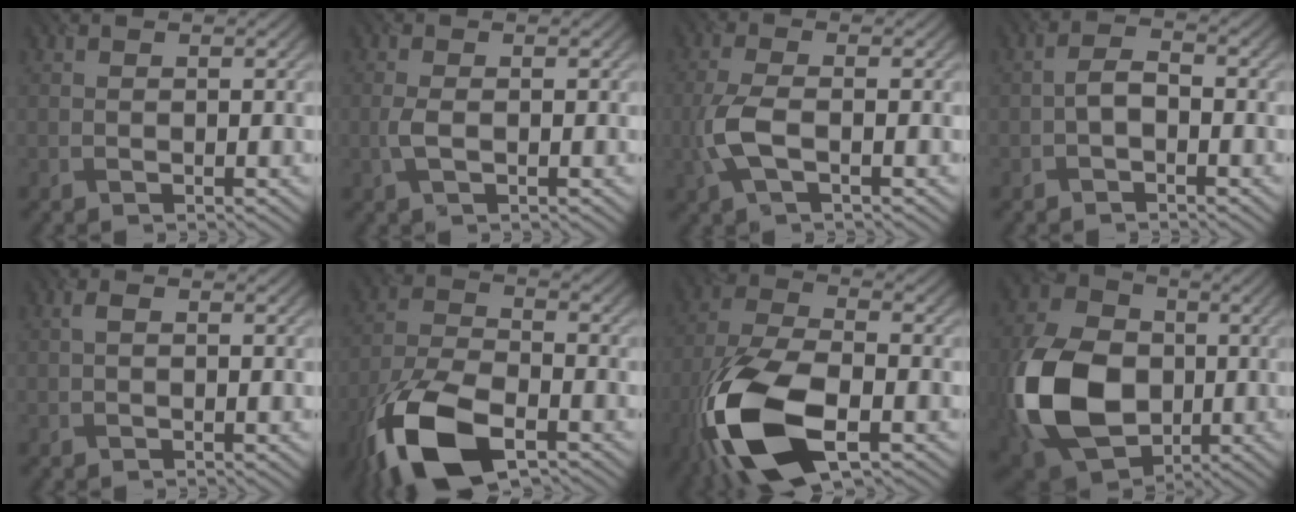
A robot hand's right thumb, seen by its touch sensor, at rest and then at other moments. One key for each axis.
{"total": 2.1, "fx": -0.4, "fy": 0.9, "fz": 1.8, "tx": -0.048, "ty": 0.000, "tz": -0.010}
{"total": 5.1, "fx": -1.4, "fy": 2.1, "fz": 4.5, "tx": -0.118, "ty": -0.001, "tz": -0.034}
{"total": 2.4, "fx": -0.9, "fy": 1.3, "fz": 1.9, "tx": -0.039, "ty": 0.007, "tz": -0.022}
{"total": 0.9, "fx": 0.1, "fy": 0.4, "fz": 0.8, "tx": -0.020, "ty": 0.004, "tz": 0.002}
{"total": 14.6, "fx": -8.5, "fy": 6.6, "fz": 10.0, "tx": -0.232, "ty": -0.036, "tz": -0.170}
{"total": 16.4, "fx": -7.5, "fy": 7.7, "fz": 12.5, "tx": -0.293, "ty": -0.039, "tz": -0.150}
{"total": 17.6, "fx": -3.0, "fy": 12.8, "fz": 11.6, "tx": -0.290, "ty": -0.019, "tz": -0.071}